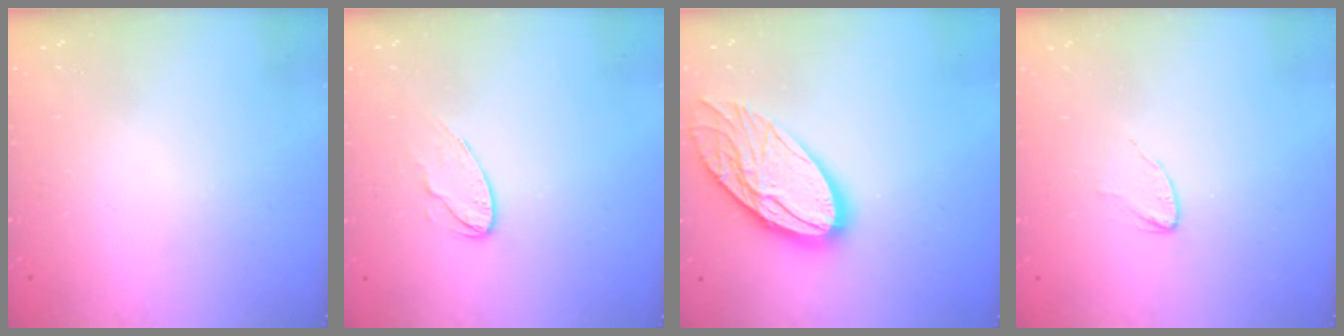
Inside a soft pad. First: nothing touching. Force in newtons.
{"total": 7.8, "press": 7.7, "slide": 0.5}
{"total": 18.4, "press": 18.3, "slide": 1.8}
{"total": 2.3, "press": 2.3, "slide": 0.2}